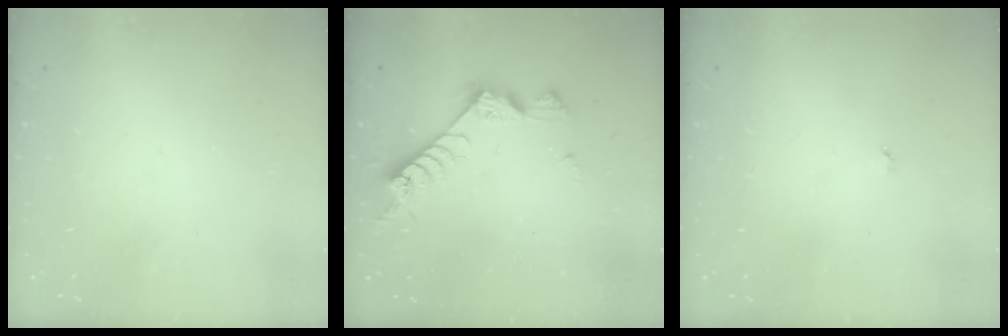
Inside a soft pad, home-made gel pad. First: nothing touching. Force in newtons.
{"total": 7.9, "press": 7.8, "slide": 1.3}
{"total": 2.9, "press": 2.9, "slide": 0.3}